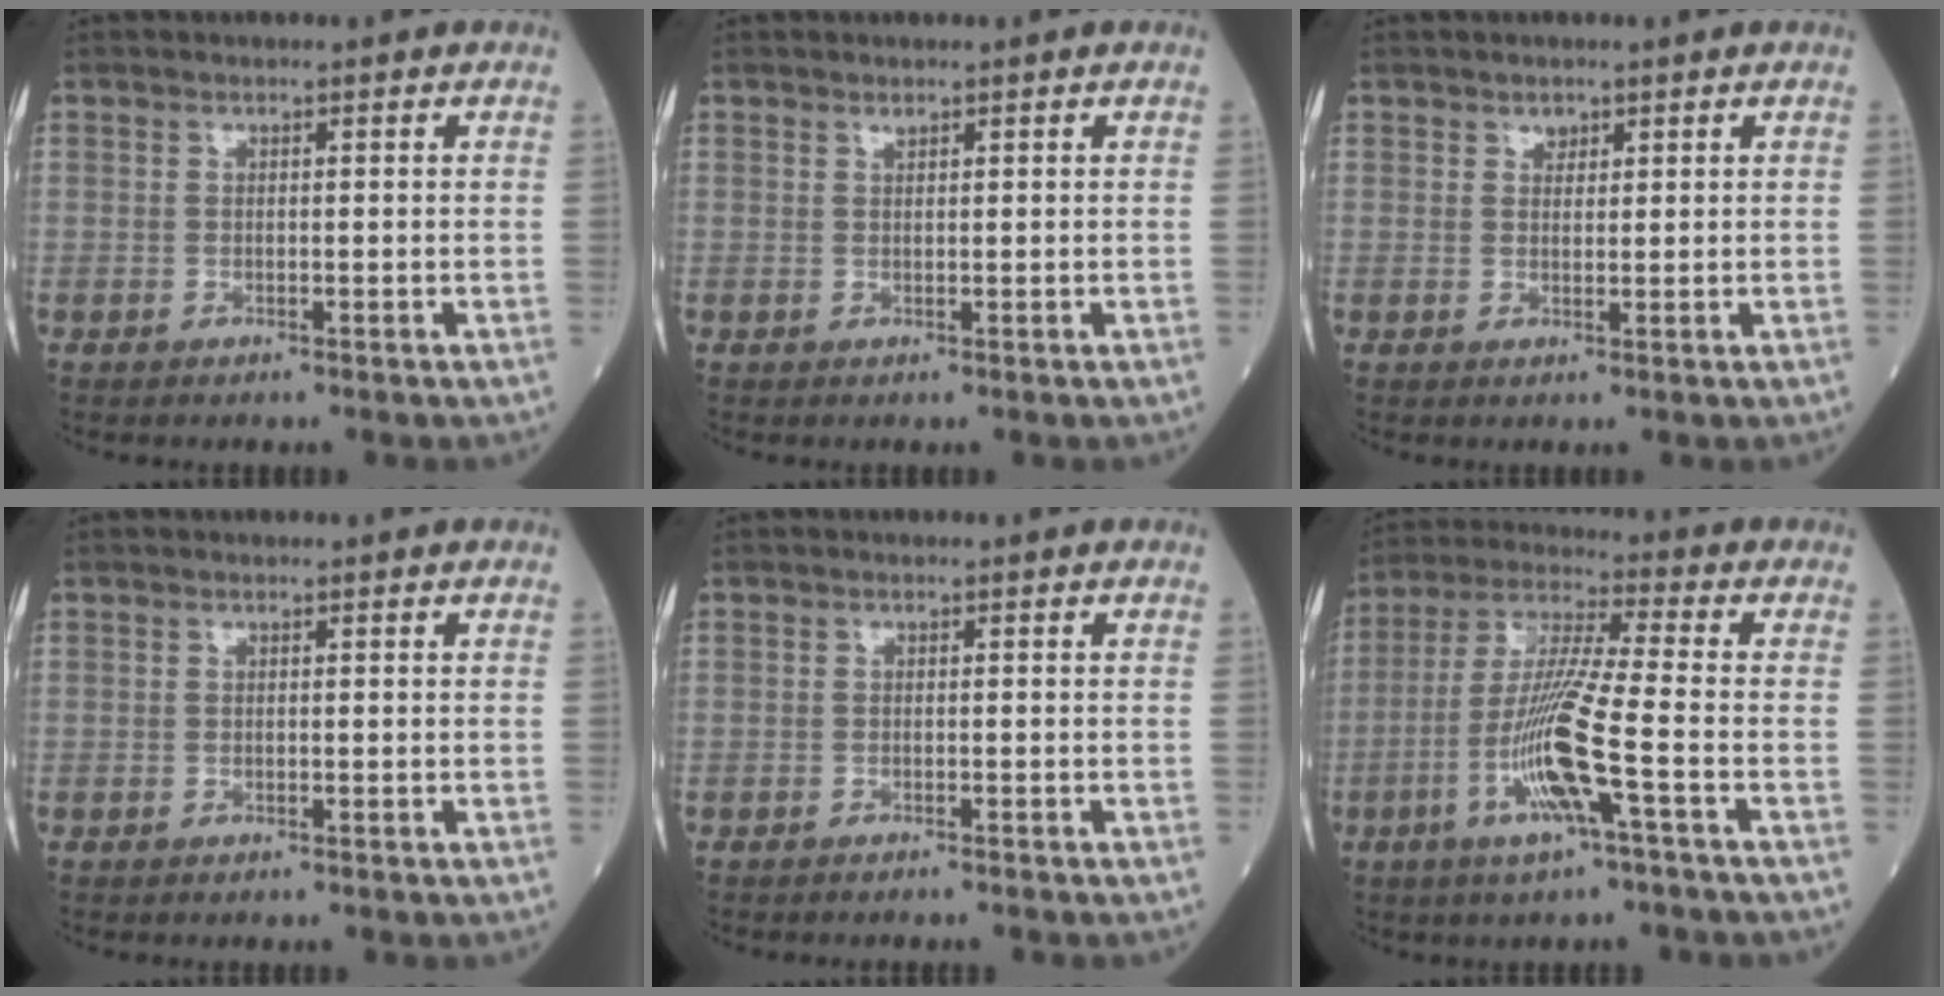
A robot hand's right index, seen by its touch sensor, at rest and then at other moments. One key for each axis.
{"total": 0.9, "fx": 0.6, "fy": 0.5, "fz": 0.3, "tx": -0.012, "ty": 0.005, "tz": 0.013}
{"total": 2.2, "fx": 1.2, "fy": 1.6, "fz": 0.8, "tx": -0.021, "ty": 0.008, "tz": 0.026}
{"total": 0.0}
{"total": 2.7, "fx": -2.4, "fy": 0.9, "fz": 1.1, "tx": -0.021, "ty": -0.006, "tz": -0.029}
{"total": 13.4, "fx": -4.6, "fy": 0.5, "fz": 12.5, "tx": -0.264, "ty": -0.009, "tz": -0.091}